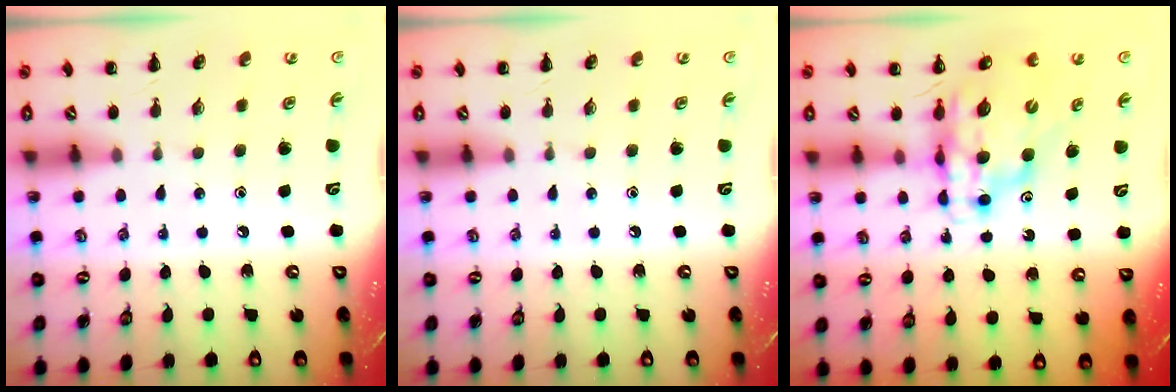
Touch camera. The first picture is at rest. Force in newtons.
{"total": 0.0}
{"total": 12.6, "press": 12.1, "slide": 3.4}